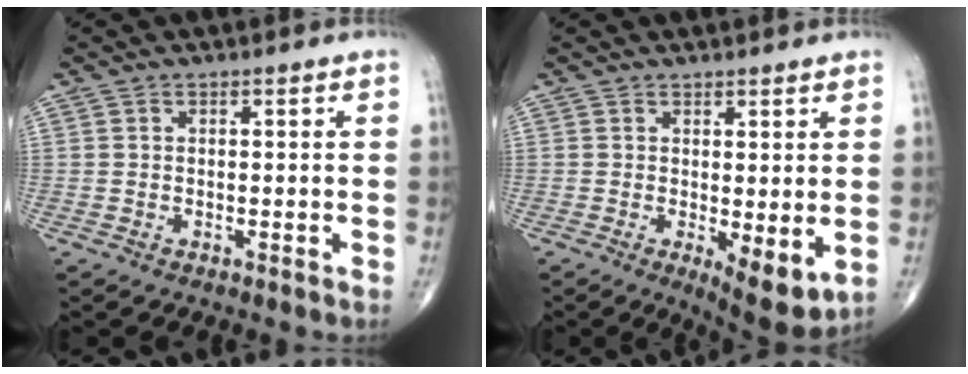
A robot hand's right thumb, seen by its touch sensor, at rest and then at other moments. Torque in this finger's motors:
{"motor_torque": [0.81, 1.52, 0.02, -0.12, 0.22]}